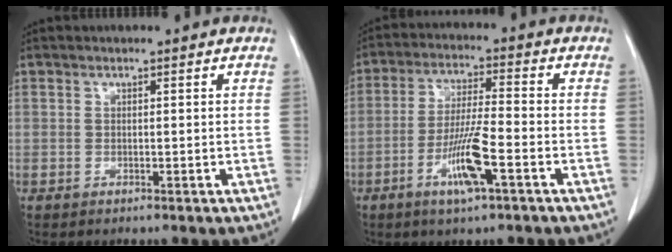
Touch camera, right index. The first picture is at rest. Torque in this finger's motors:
{"motor_torque": [0.40, -0.28, 0.20, 0.15]}